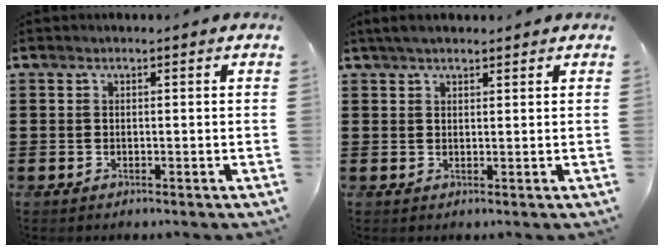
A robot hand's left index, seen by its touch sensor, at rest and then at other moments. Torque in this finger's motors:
{"motor_torque": [0.20, -0.23, 0.01, -0.02]}